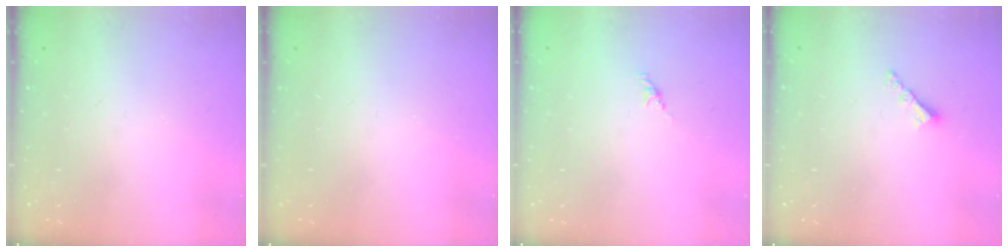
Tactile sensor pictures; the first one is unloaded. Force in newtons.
{"total": 0.0}
{"total": 2.1, "press": 2.0, "slide": 0.7}
{"total": 2.9, "press": 2.9, "slide": 0.5}